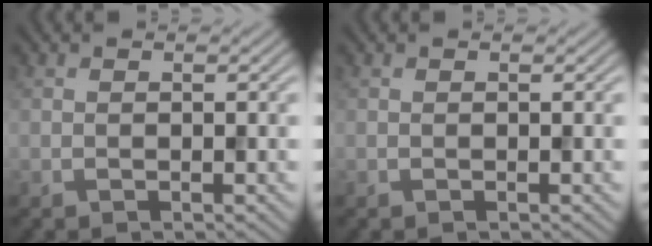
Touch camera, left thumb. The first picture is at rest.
{"total": 0.0}